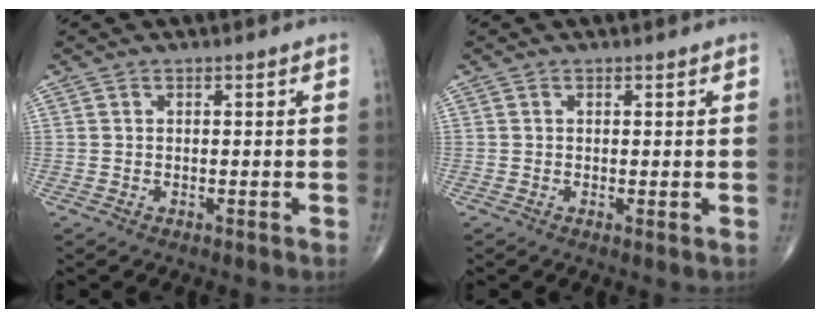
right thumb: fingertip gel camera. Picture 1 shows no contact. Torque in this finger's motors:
{"motor_torque": [-0.30, -0.42, 0.17, -0.13, 0.01]}